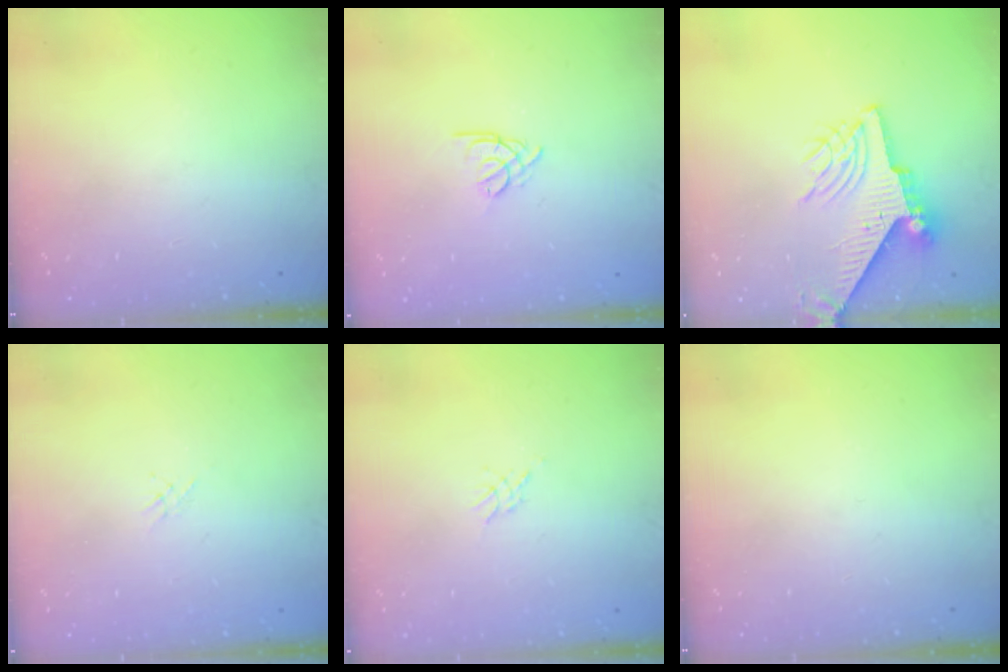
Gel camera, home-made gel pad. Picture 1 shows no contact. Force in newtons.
{"total": 2.7, "press": 2.6, "slide": 0.5}
{"total": 8.7, "press": 8.7, "slide": 1.2}
{"total": 1.3, "press": 1.2, "slide": 0.3}
{"total": 2.1, "press": 2.1, "slide": 0.5}
{"total": 0.0}